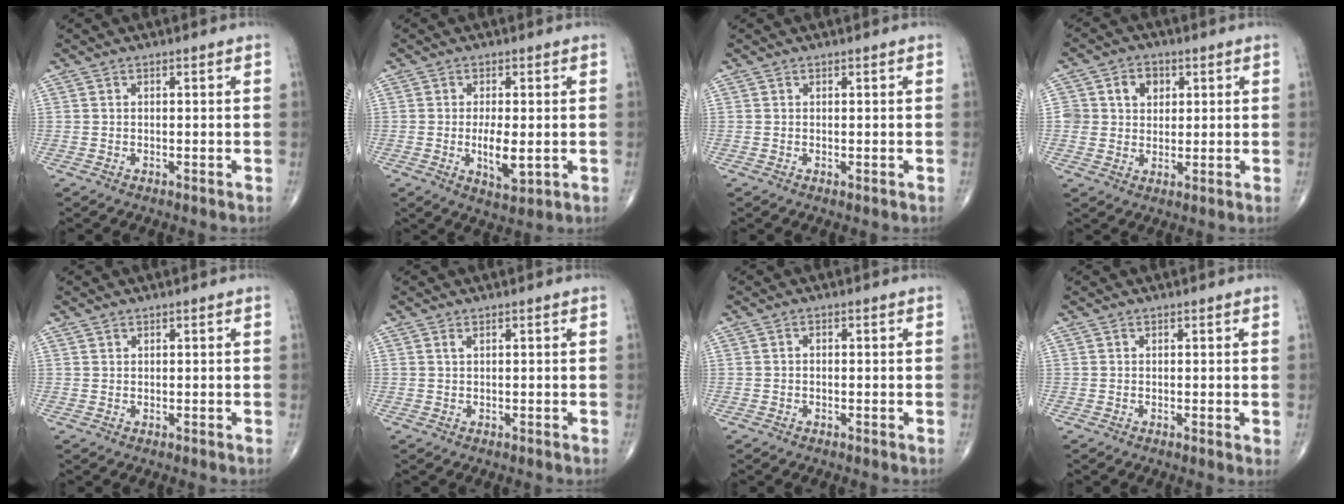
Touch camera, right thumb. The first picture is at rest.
{"total": 6.2, "force": [-0.8, 2.5, 5.7], "torque": [-0.096, -0.013, -0.009]}
{"total": 0.0}
{"total": 6.4, "force": [1.9, 5.4, 2.8], "torque": [-0.009, -0.003, 0.029]}
{"total": 0.6, "force": [0.5, 0.3, 0.0], "torque": [0.003, -0.003, 0.007]}
{"total": 0.6, "force": [0.4, 0.1, 0.4], "torque": [-0.011, 0.004, 0.009]}
{"total": 0.6, "force": [-0.1, 0.4, 0.4], "torque": [-0.005, 0.002, -0.003]}
{"total": 1.0, "force": [0.4, 0.3, 0.9], "torque": [-0.015, -0.004, 0.004]}